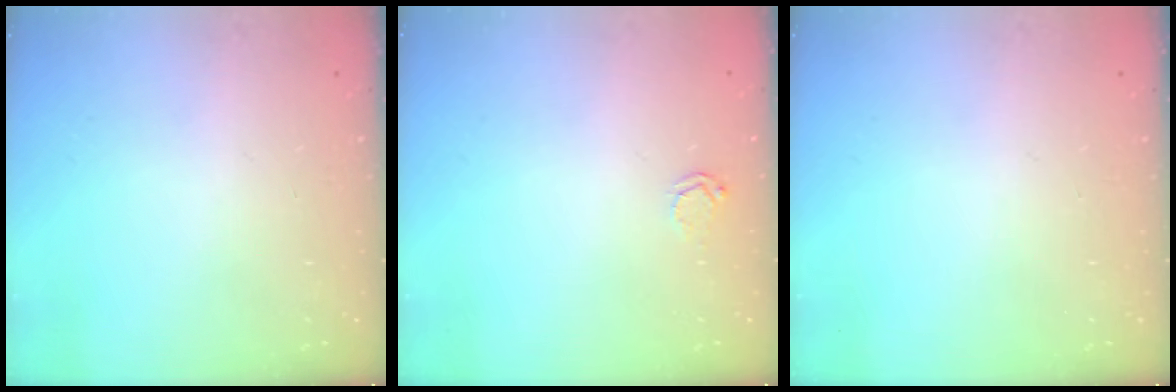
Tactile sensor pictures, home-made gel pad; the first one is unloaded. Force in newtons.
{"total": 2.9, "press": 2.9, "slide": 0.3}
{"total": 0.0}